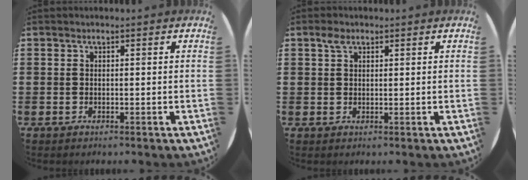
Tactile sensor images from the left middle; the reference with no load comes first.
{"total": 1.7, "force": [1.1, 1.0, 0.8], "torque": [-0.009, 0.002, 0.019]}